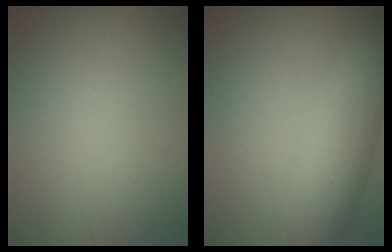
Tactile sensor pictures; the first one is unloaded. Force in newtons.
{"total": 6.2, "press": 6.2, "slide": 0.2}